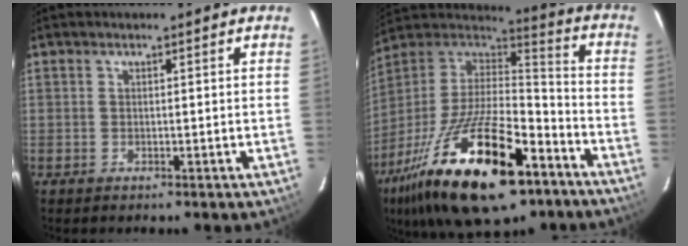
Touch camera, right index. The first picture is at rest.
{"total": 29.0, "force": [-16.1, 11.4, 21.3], "torque": [-0.406, -0.032, -0.264]}